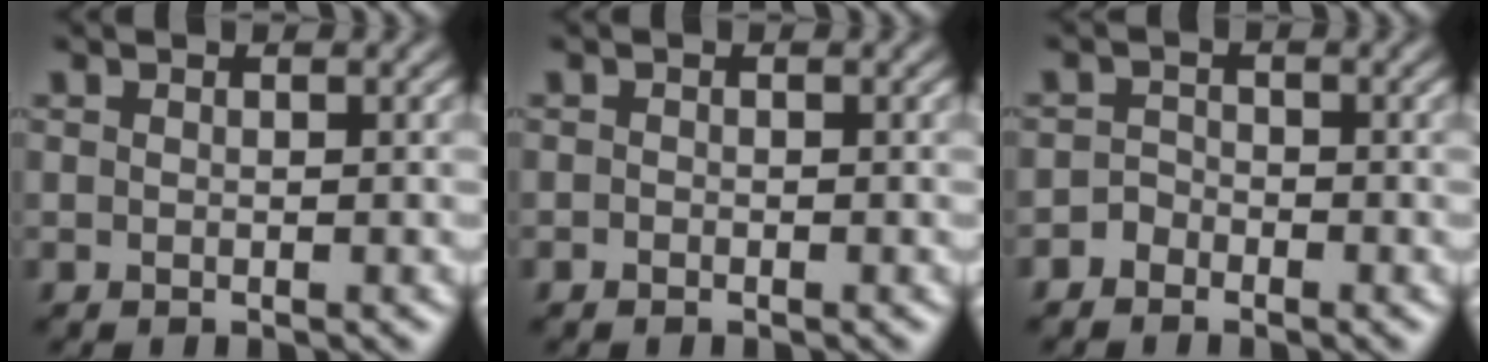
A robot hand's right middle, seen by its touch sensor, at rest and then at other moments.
{"total": 0.0}
{"total": 1.3, "force": [-1.0, 0.8, 0.1], "torque": [-0.001, 0.009, -0.021]}